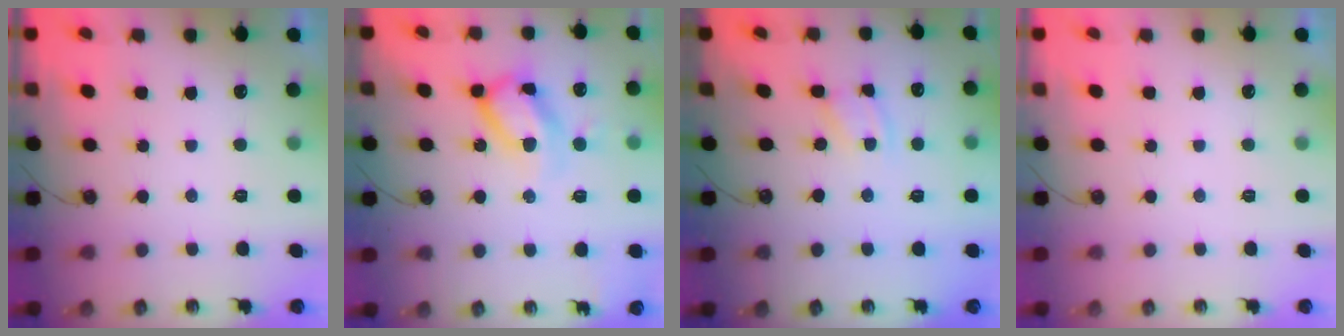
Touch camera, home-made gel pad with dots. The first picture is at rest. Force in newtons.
{"total": 14.9, "press": 14.9, "slide": 1.2}
{"total": 2.4, "press": 2.4, "slide": 0.2}
{"total": 0.0}